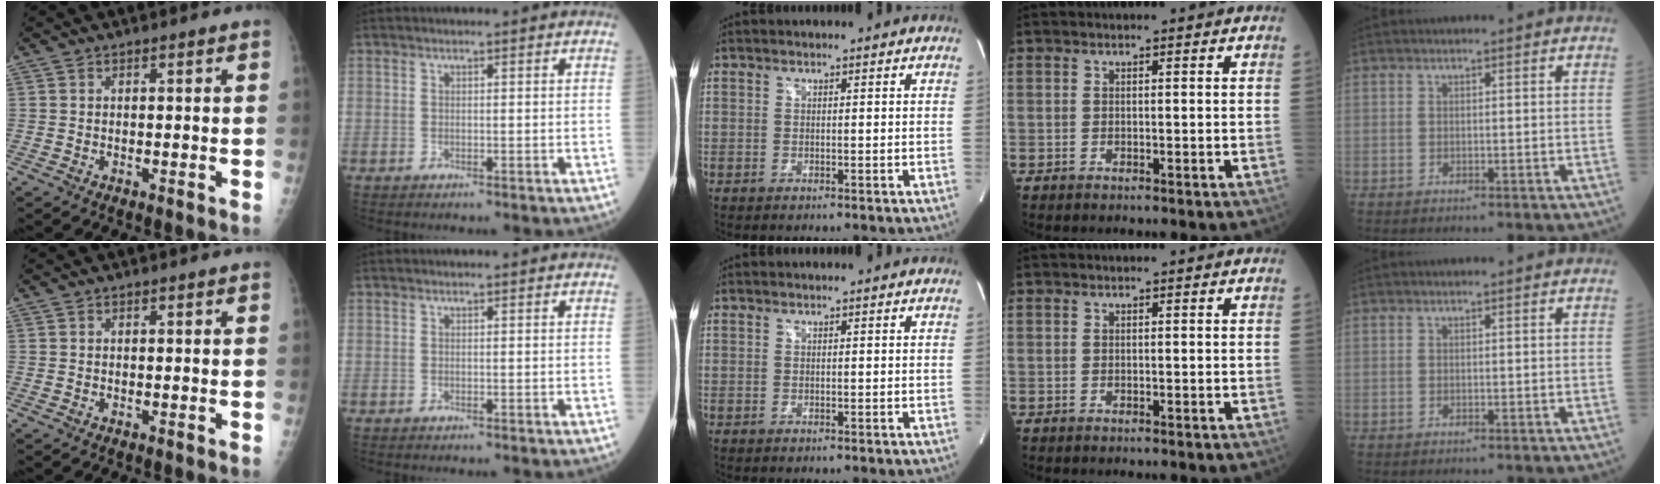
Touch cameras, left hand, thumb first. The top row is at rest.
{}